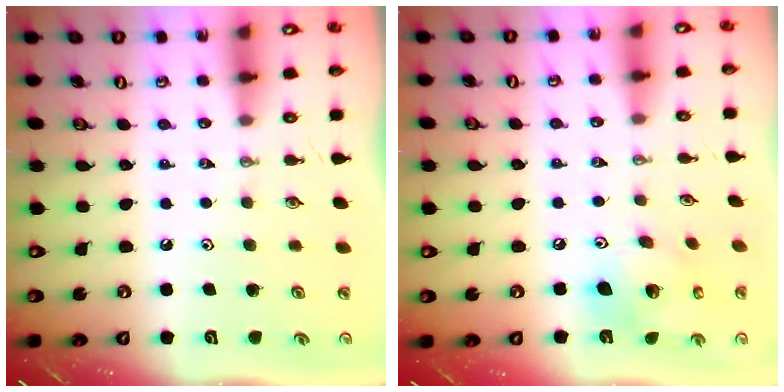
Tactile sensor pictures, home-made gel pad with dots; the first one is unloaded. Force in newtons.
{"total": 16.0, "press": 15.7, "slide": 3.2}